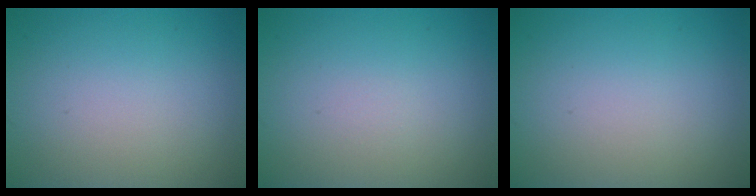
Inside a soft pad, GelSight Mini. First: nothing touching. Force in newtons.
{"total": 0.0}
{"total": 0.0}